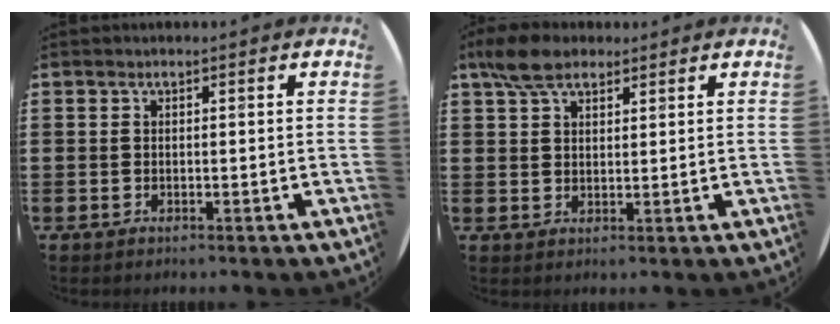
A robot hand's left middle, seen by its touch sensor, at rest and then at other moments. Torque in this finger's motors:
{"motor_torque": [0.85, -0.74, 0.15, 0.03]}